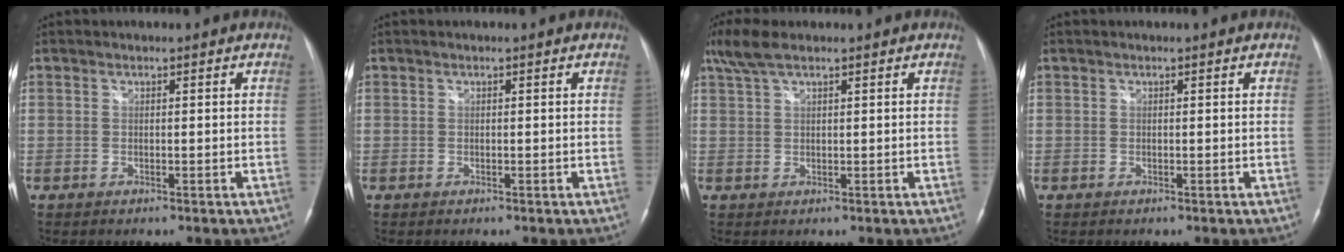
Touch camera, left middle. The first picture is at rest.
{"total": 0.0}
{"total": 4.4, "force": [3.2, 1.0, 2.8], "torque": [-0.070, 0.020, 0.069]}
{"total": 0.0}